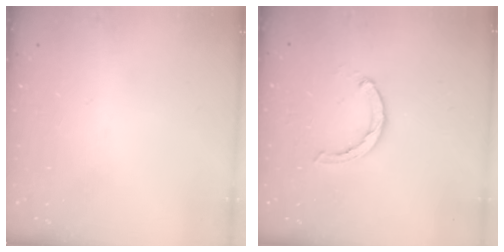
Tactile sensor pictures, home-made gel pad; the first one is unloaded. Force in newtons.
{"total": 2.4, "press": 2.4, "slide": 0.4}